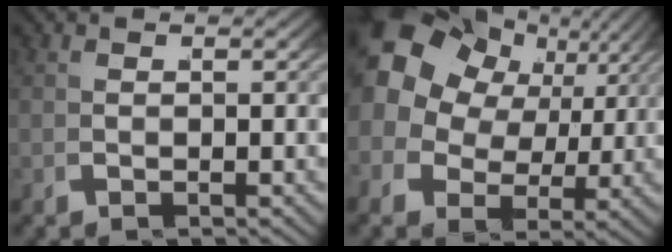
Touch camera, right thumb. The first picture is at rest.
{"total": 14.8, "force": [4.2, 11.0, 9.0], "torque": [-0.167, 0.015, 0.054]}